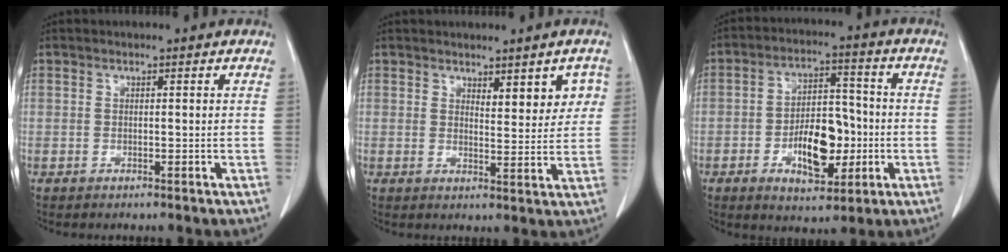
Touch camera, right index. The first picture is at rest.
{"total": 5.1, "force": [2.5, 2.1, 3.9], "torque": [-0.042, 0.001, 0.035]}
{"total": 10.7, "force": [-2.7, 5.0, 9.0], "torque": [-0.154, 0.013, -0.040]}